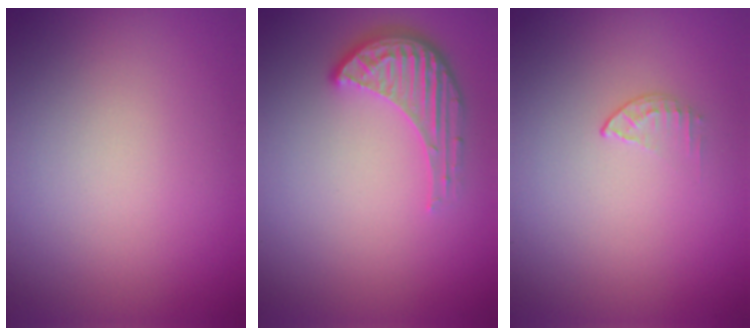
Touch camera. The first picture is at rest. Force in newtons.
{"total": 3.9, "press": 3.2, "slide": 2.3}
{"total": 0.8, "press": 0.6, "slide": 0.6}